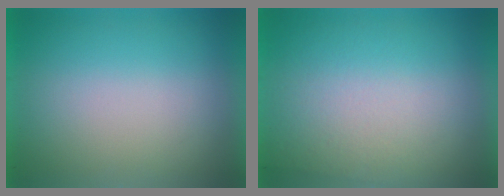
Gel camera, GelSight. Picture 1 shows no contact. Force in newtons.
{"total": 3.1}